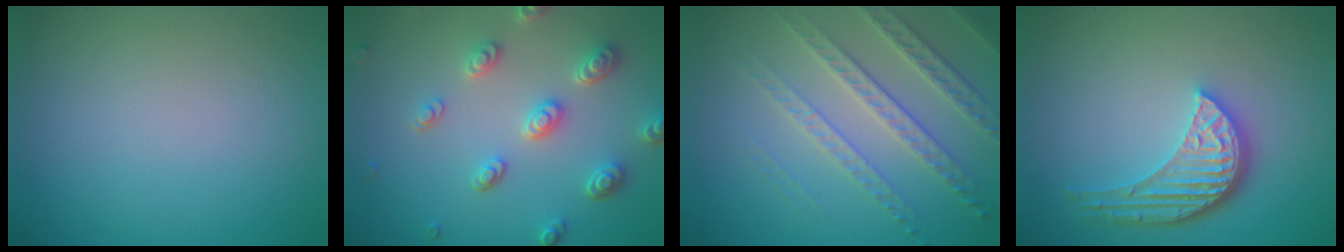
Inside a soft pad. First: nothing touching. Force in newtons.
{"total": 4.4, "press": 3.6, "slide": 2.5}
{"total": 4.4, "press": 3.9, "slide": 2.1}
{"total": 5.1, "press": 3.8, "slide": 3.4}